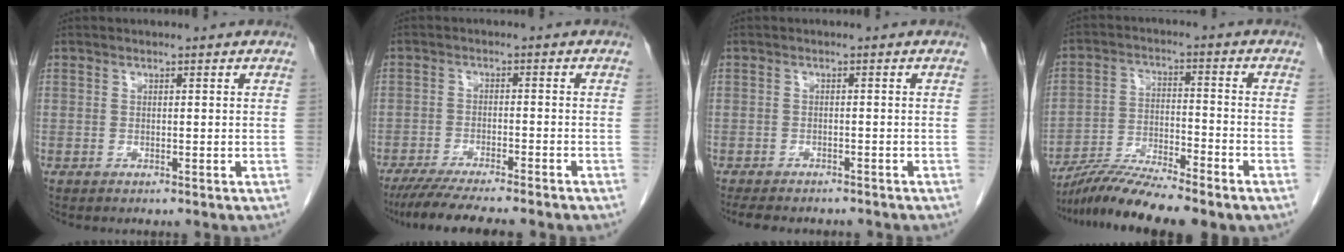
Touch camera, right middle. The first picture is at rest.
{"total": 11.0, "force": [-9.3, 0.4, 5.8], "torque": [-0.081, -0.023, -0.142]}
{"total": 8.6, "force": [-7.5, 2.5, 3.5], "torque": [-0.055, -0.005, -0.097]}
{"total": 9.3, "force": [-8.1, 0.0, 4.5], "torque": [-0.087, -0.012, -0.147]}